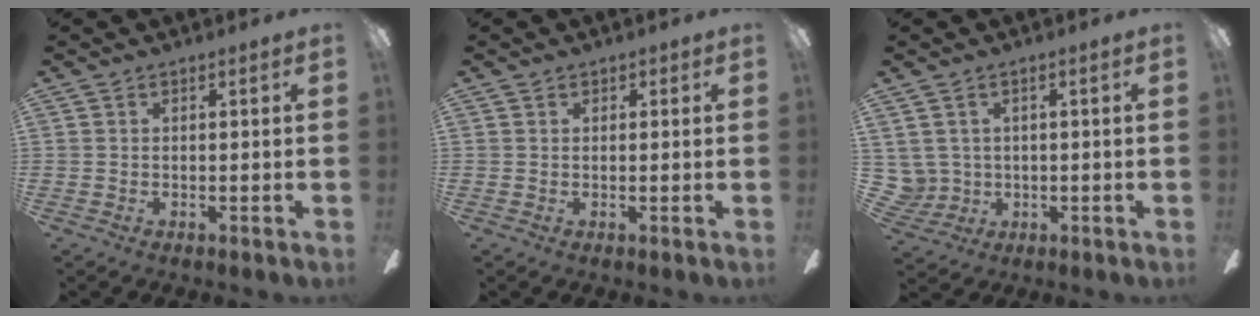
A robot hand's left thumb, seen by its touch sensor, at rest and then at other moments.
{"total": 0.7, "force": [0.4, 0.5, 0.1], "torque": [-0.003, 0.003, 0.007]}
{"total": 4.4, "force": [1.0, 4.2, 0.6], "torque": [-0.041, 0.004, 0.020]}